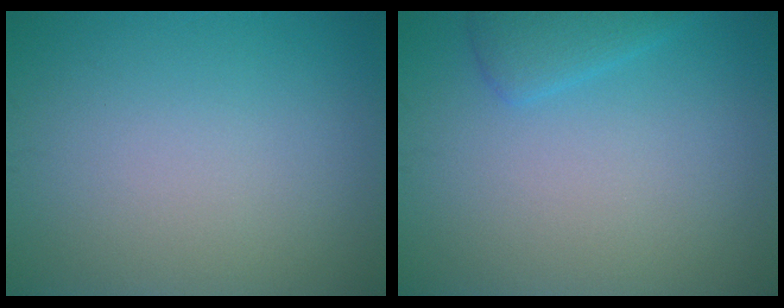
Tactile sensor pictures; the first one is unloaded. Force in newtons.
{"total": 2.0, "press": 2.0, "slide": 0.2}